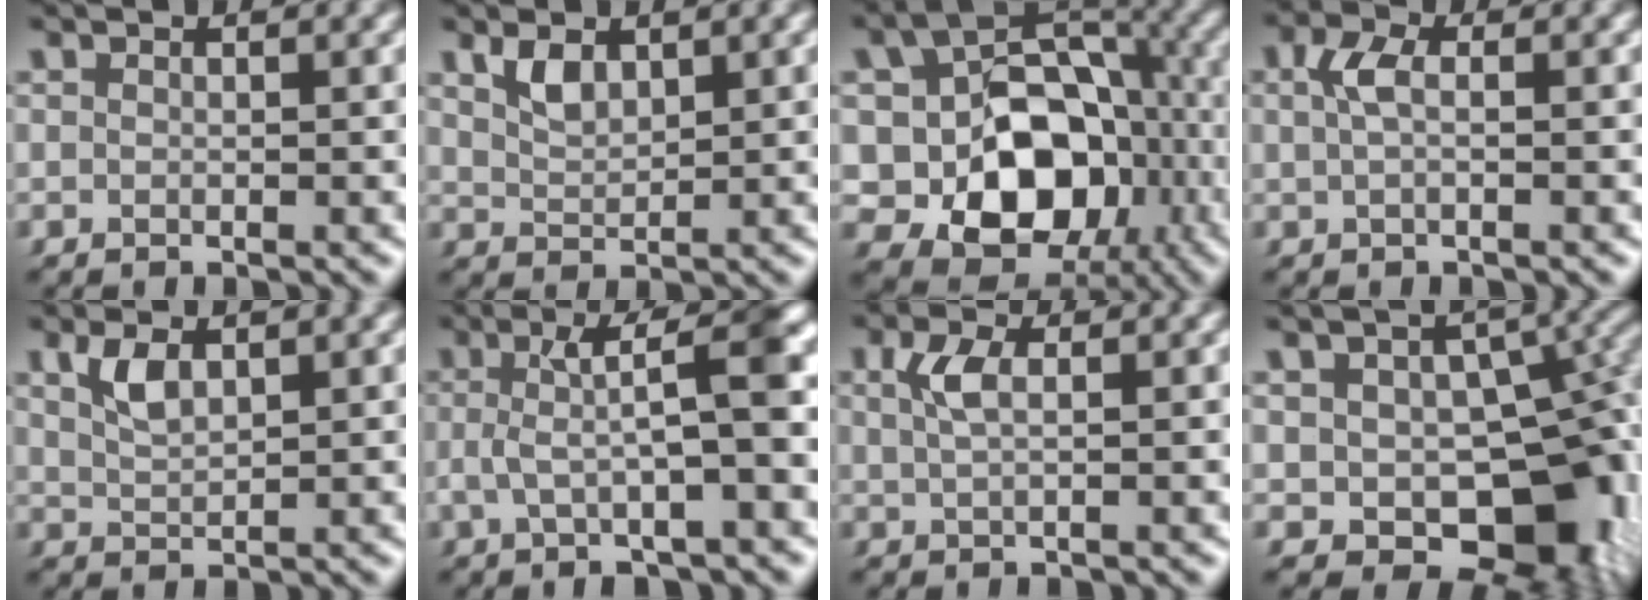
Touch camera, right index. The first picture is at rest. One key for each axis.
{"total": 2.1, "fx": 1.2, "fy": 1.1, "fz": 1.3, "tx": -0.034, "ty": -0.007, "tz": 0.028}
{"total": 16.3, "fx": -2.4, "fy": 13.1, "fz": 9.4, "tx": -0.198, "ty": -0.053, "tz": -0.025}
{"total": 2.1, "fx": 0.1, "fy": 1.0, "fz": 1.8, "tx": -0.043, "ty": -0.001, "tz": 0.003}
{"total": 2.3, "fx": 1.1, "fy": 1.0, "fz": 1.7, "tx": -0.039, "ty": -0.004, "tz": 0.028}
{"total": 5.7, "fx": -0.2, "fy": 1.5, "fz": 5.5, "tx": -0.090, "ty": 0.011, "tz": -0.005}
{"total": 2.2, "fx": 0.6, "fy": 0.8, "fz": 1.9, "tx": -0.042, "ty": 0.001, "tz": 0.012}
{"total": 11.9, "fx": -4.1, "fy": 8.0, "fz": 7.9, "tx": -0.109, "ty": -0.060, "tz": -0.038}